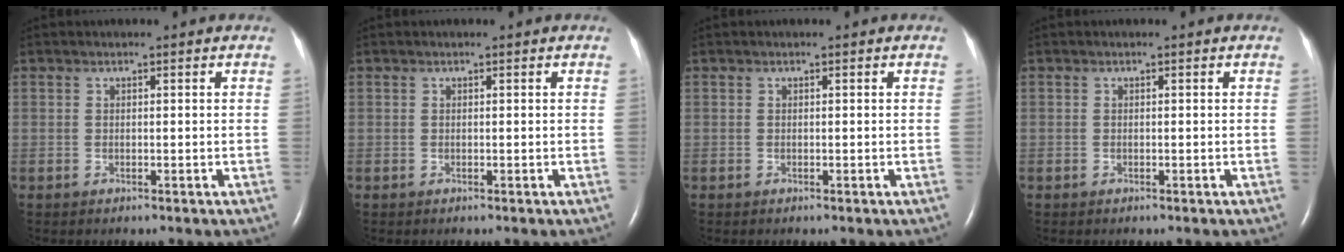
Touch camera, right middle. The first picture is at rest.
{"total": 0.0}
{"total": 0.0}
{"total": 0.0}